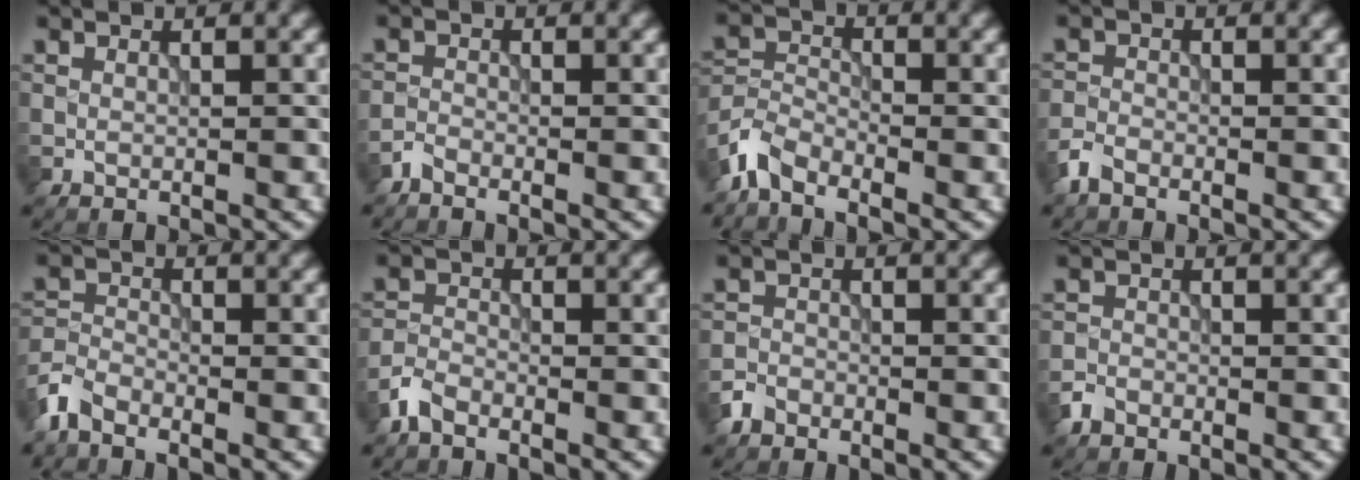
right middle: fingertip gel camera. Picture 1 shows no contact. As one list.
[{"total": 1.1, "force": [-1.1, 0.3, 0.3], "torque": [-0.006, 0.001, -0.028]}, {"total": 3.4, "force": [-2.8, 1.3, 1.4], "torque": [-0.031, 0.000, -0.071]}, {"total": 1.7, "force": [-1.4, 0.7, 0.7], "torque": [-0.014, 0.000, -0.037]}, {"total": 2.8, "force": [-2.2, 1.2, 1.1], "torque": [-0.025, -0.001, -0.061]}, {"total": 2.1, "force": [-1.7, 0.9, 0.9], "torque": [-0.018, 0.003, -0.044]}, {"total": 1.5, "force": [-1.2, 0.9, 0.2], "torque": [0.002, 0.004, -0.029]}, {"total": 1.4, "force": [-1.1, 0.8, 0.2], "torque": [0.001, 0.003, -0.026]}]